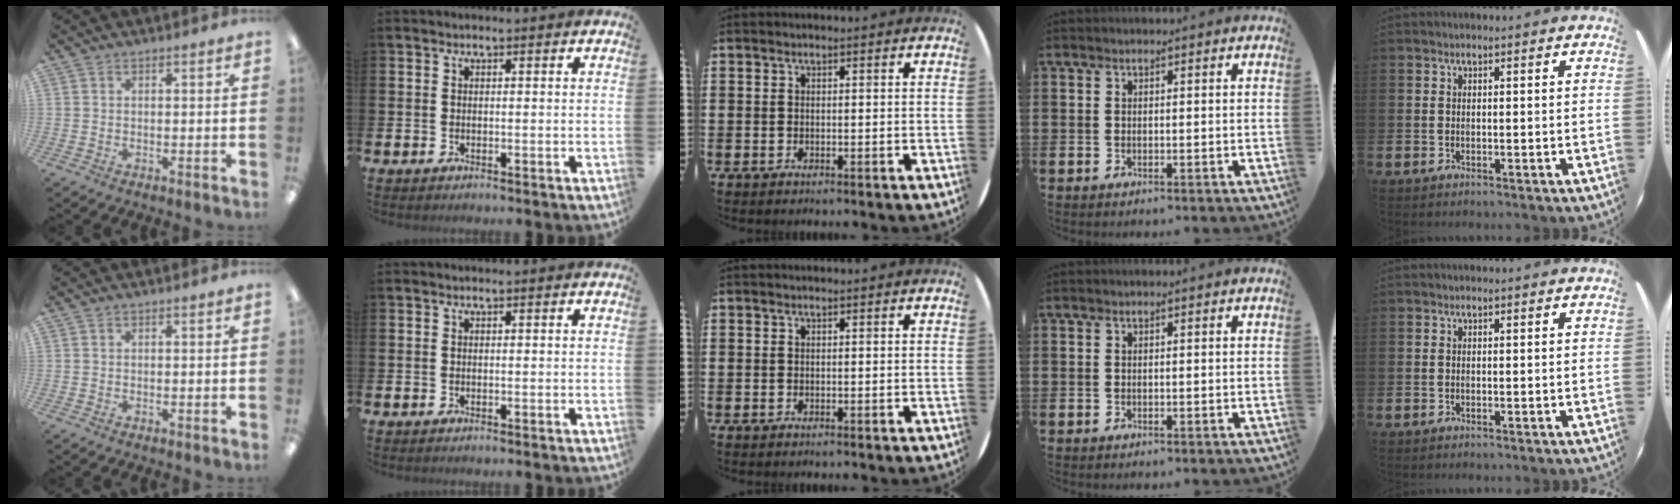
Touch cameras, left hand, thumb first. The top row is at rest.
{}